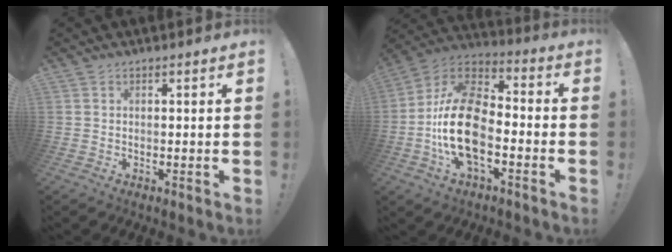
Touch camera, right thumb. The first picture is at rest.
{"total": 20.6, "force": [-5.2, 11.9, 16.0], "torque": [-0.303, 0.035, -0.081]}